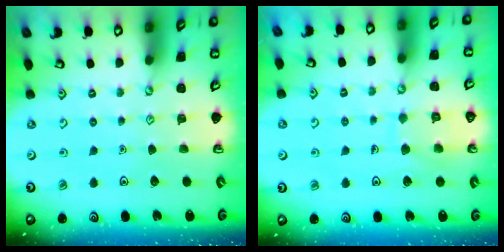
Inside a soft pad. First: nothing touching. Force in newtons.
{"total": 8.1, "press": 8.1, "slide": 0.7}